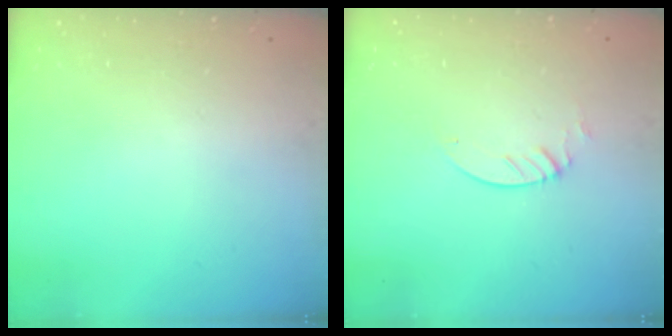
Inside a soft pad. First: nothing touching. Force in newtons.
{"total": 2.3, "press": 2.3, "slide": 0.2}